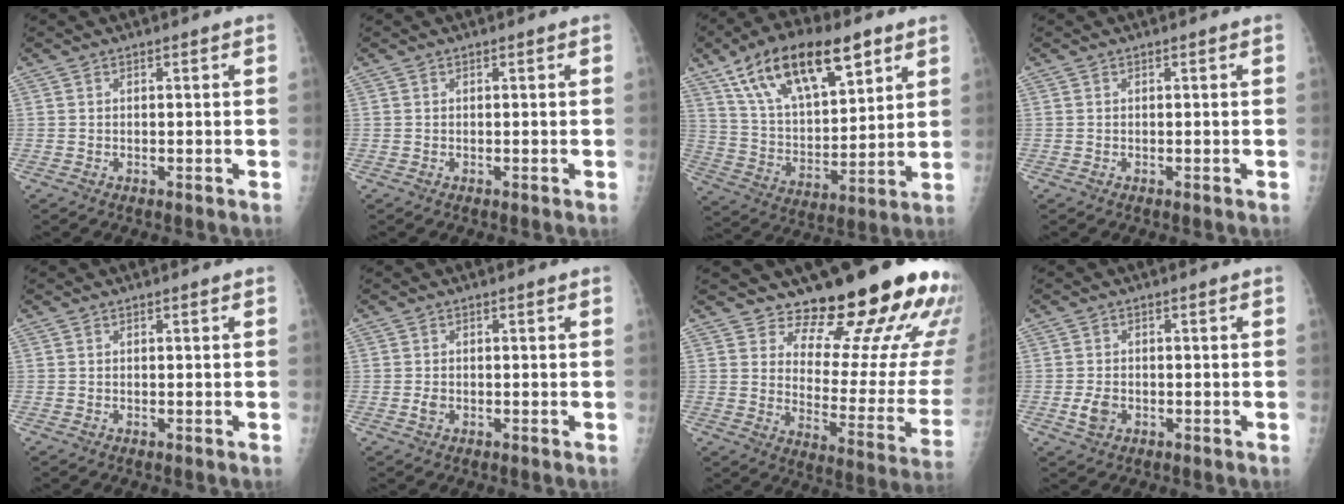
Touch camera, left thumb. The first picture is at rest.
{"total": 0.0}
{"total": 21.8, "force": [12.2, 9.7, 15.2], "torque": [-0.230, -0.032, 0.223]}
{"total": 0.0}
{"total": 0.0}
{"total": 1.4, "force": [-0.4, 1.0, 0.9], "torque": [-0.016, 0.000, -0.006]}
{"total": 19.9, "force": [15.8, 6.1, 10.4], "torque": [-0.092, -0.133, 0.209]}
{"total": 3.1, "force": [-0.9, 2.2, 2.0], "torque": [-0.038, 0.000, -0.016]}